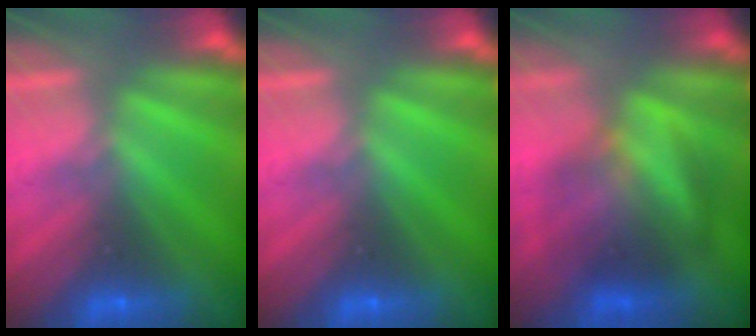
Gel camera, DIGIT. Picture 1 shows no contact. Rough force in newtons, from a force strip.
{"total": 0.0}
{"total": 4.6}